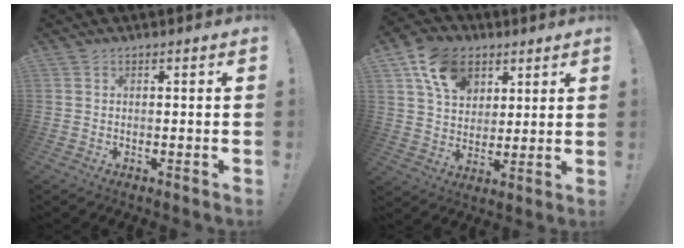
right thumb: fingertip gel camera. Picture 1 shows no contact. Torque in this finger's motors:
{"motor_torque": [1.34, 1.16, 0.38, 0.24, 0.03]}